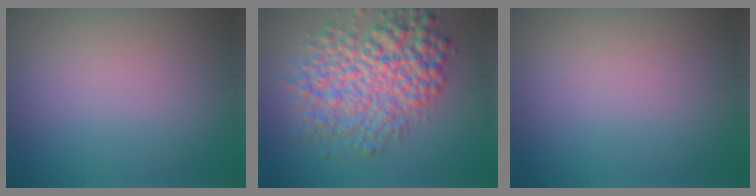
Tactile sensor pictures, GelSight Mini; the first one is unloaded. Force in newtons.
{"total": 7.6, "press": 7.6, "slide": 0.2}
{"total": 0.0}